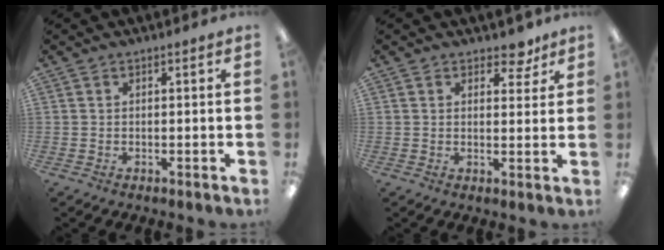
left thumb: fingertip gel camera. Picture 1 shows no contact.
{"total": 5.2, "force": [3.6, 2.8, 2.5], "torque": [-0.017, -0.015, 0.059]}